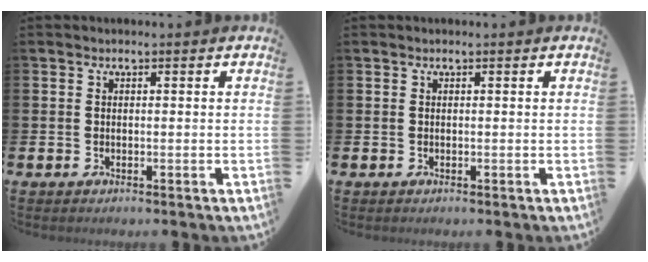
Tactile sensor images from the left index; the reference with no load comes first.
{"total": 0.0}